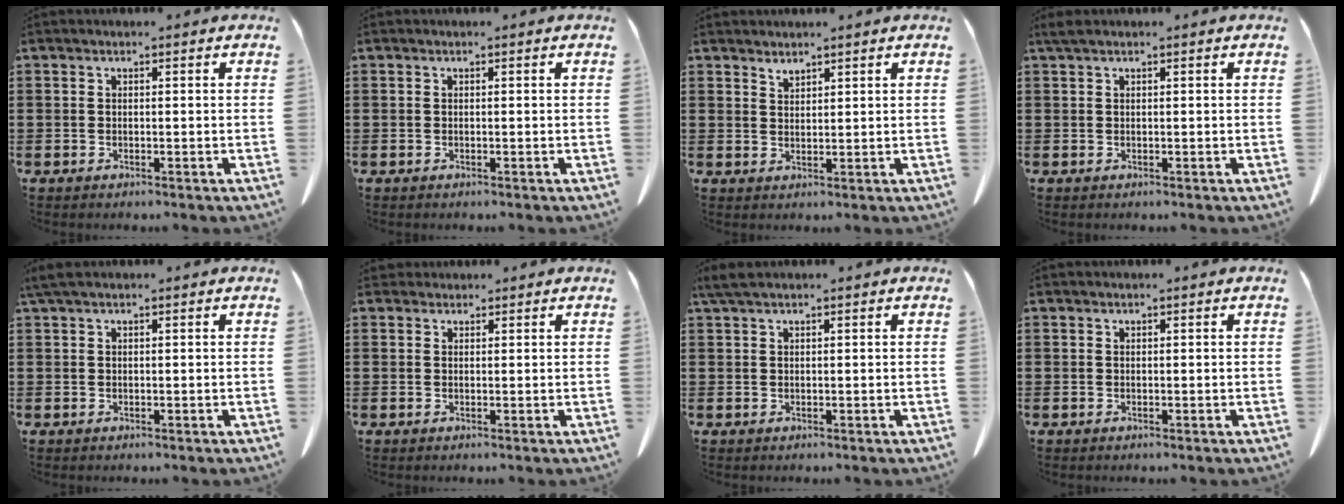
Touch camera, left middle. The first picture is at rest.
{"total": 0.0}
{"total": 1.7, "force": [1.6, 0.2, 0.3], "torque": [-0.008, -0.002, 0.033]}
{"total": 0.9, "force": [0.5, 0.1, 0.7], "torque": [-0.017, -0.001, 0.011]}
{"total": 1.4, "force": [0.9, 0.2, 1.1], "torque": [-0.024, 0.000, 0.018]}
{"total": 1.3, "force": [1.2, 0.6, 0.1], "torque": [0.002, -0.002, 0.023]}
{"total": 2.0, "force": [1.4, 0.3, 1.4], "torque": [-0.031, 0.000, 0.027]}
{"total": 0.0}